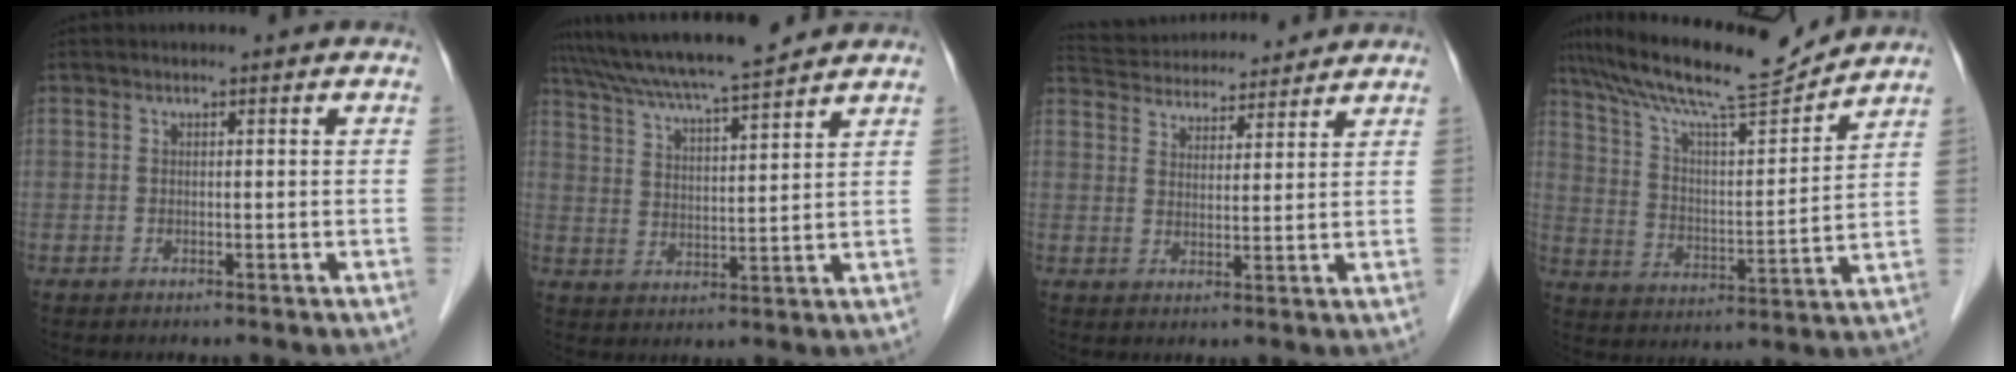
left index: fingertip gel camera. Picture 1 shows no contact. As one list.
[{"total": 13.8, "force": [12.3, 0.5, 6.2], "torque": [-0.116, 0.017, 0.202]}, {"total": 14.0, "force": [13.2, 3.0, 3.7], "torque": [-0.068, 0.038, 0.205]}, {"total": 16.4, "force": [14.7, 0.7, 7.1], "torque": [-0.131, 0.004, 0.245]}]